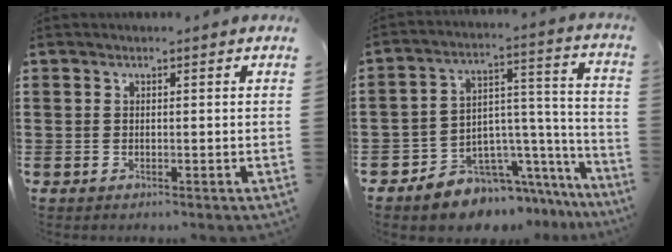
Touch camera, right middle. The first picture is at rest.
{"total": 6.5, "force": [-5.6, 3.3, -0.1], "torque": [-0.002, -0.001, -0.104]}